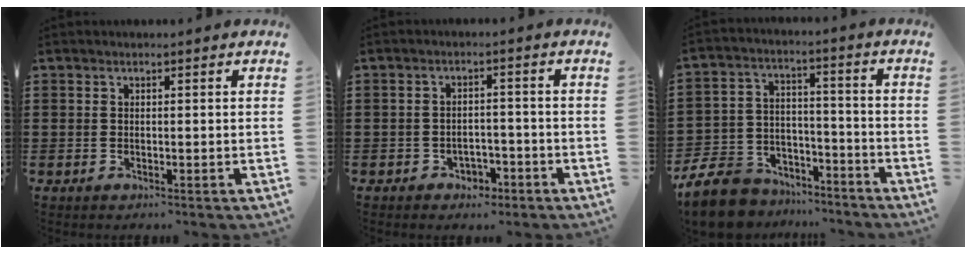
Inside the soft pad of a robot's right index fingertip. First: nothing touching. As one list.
[{"total": 2.4, "force": [-2.0, 1.2, 0.6], "torque": [-0.017, 0.000, -0.042]}, {"total": 10.0, "force": [-9.1, 3.6, 2.2], "torque": [-0.066, 0.029, -0.179]}]